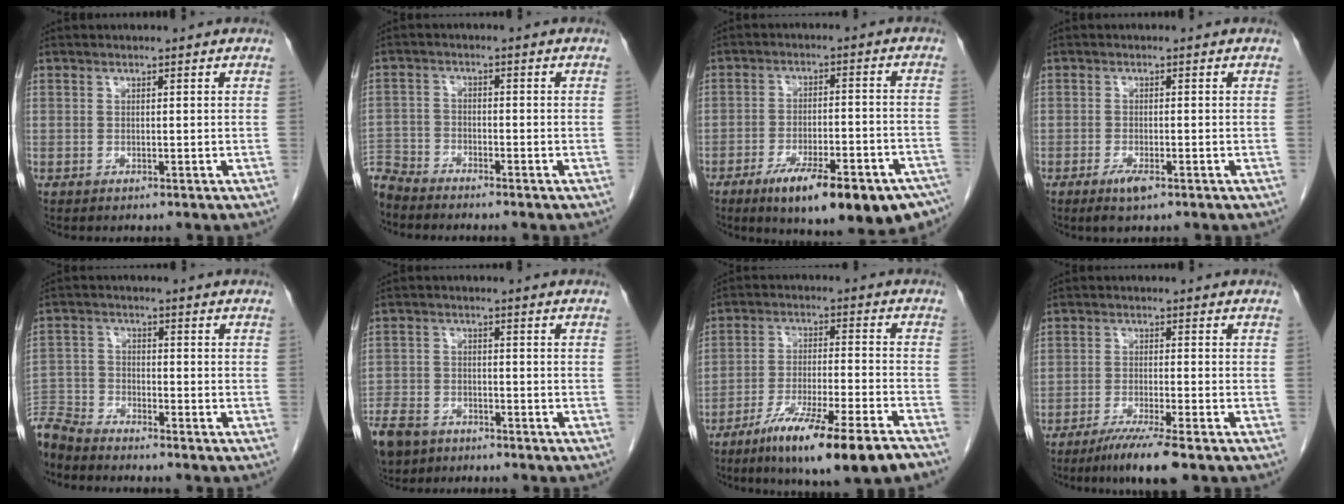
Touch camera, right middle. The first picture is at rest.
{"total": 5.7, "force": [-5.6, 0.9, 0.4], "torque": [-0.001, -0.007, -0.110]}
{"total": 19.2, "force": [-13.1, 4.8, 13.1], "torque": [-0.124, 0.008, -0.185]}
{"total": 2.6, "force": [-1.6, 0.5, 2.0], "torque": [-0.041, -0.003, -0.027]}
{"total": 7.2, "force": [-7.0, 0.6, 1.3], "torque": [-0.022, -0.009, -0.135]}
{"total": 11.3, "force": [-8.0, 6.7, 4.5], "torque": [-0.121, -0.007, -0.134]}
{"total": 15.6, "force": [-10.9, 0.2, 11.2], "torque": [-0.174, -0.037, -0.178]}
{"total": 6.5, "force": [-4.7, -0.6, 4.4], "torque": [-0.074, -0.018, -0.083]}